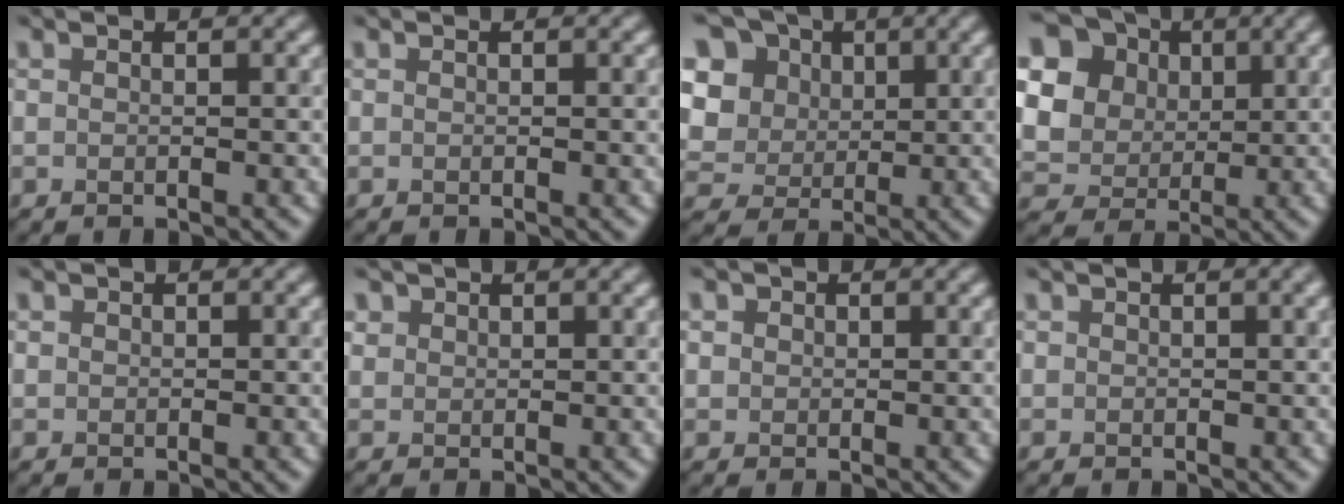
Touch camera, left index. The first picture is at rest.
{"total": 0.0}
{"total": 12.5, "force": [4.6, 10.3, 5.4], "torque": [-0.150, 0.025, 0.084]}
{"total": 14.9, "force": [5.2, 12.9, 5.4], "torque": [-0.180, 0.020, 0.094]}
{"total": 0.6, "force": [0.3, 0.6, 0.1], "torque": [0.004, -0.003, 0.002]}
{"total": 1.2, "force": [0.7, 0.9, 0.0], "torque": [0.004, 0.004, 0.013]}
{"total": 2.1, "force": [1.0, 1.7, 0.7], "torque": [-0.002, 0.013, 0.004]}
{"total": 1.0, "force": [0.4, 0.6, 0.7], "torque": [-0.006, 0.004, 0.009]}